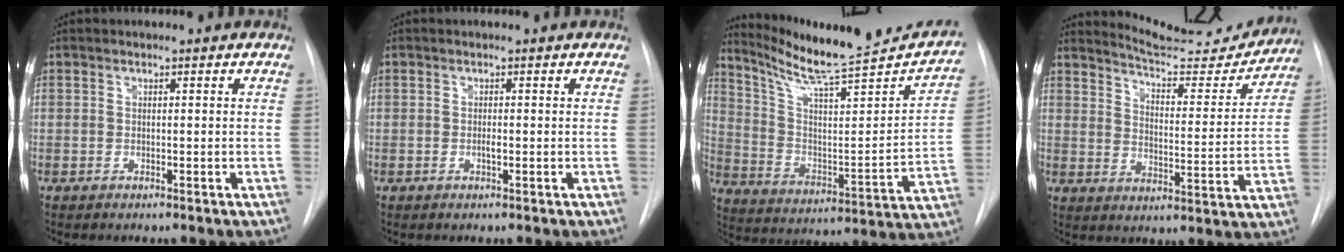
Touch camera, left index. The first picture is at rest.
{"total": 0.6, "force": [-0.1, 0.1, 0.6], "torque": [-0.011, 0.000, -0.003]}
{"total": 23.1, "force": [21.1, 0.6, 9.3], "torque": [-0.148, -0.064, 0.310]}
{"total": 14.7, "force": [14.4, 1.4, 2.5], "torque": [-0.030, -0.043, 0.189]}